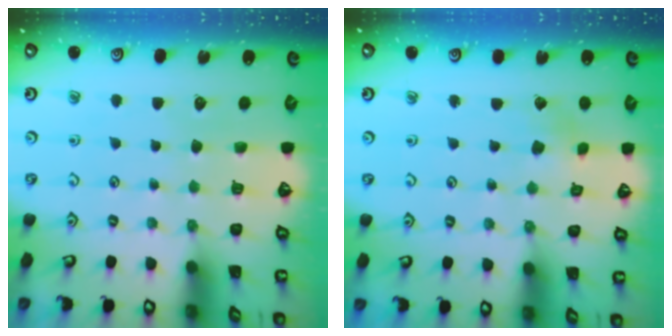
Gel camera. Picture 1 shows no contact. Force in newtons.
{"total": 2.1, "press": 2.1, "slide": 0.2}